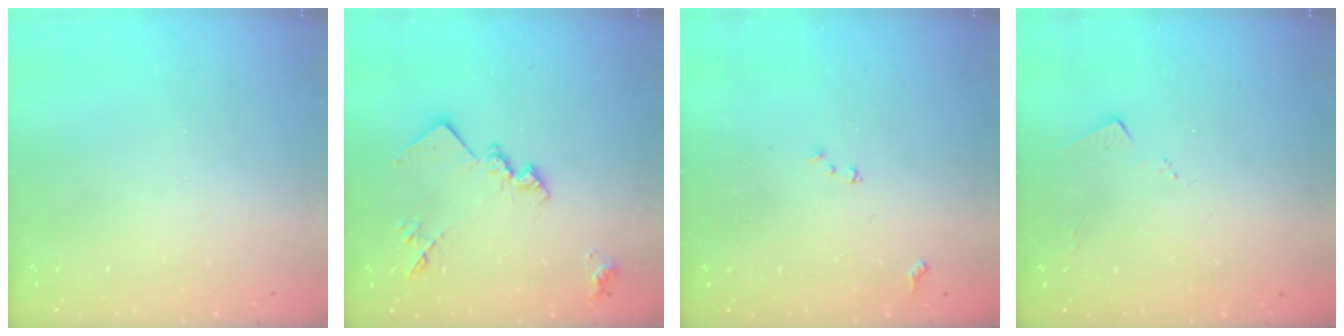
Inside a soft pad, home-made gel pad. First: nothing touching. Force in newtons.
{"total": 14.6, "press": 14.5, "slide": 0.6}
{"total": 7.5, "press": 7.5, "slide": 0.7}
{"total": 3.5, "press": 3.5, "slide": 0.4}